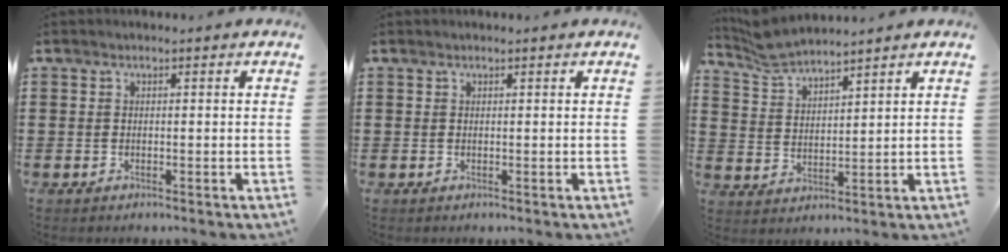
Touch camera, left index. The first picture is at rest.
{"total": 0.0}
{"total": 4.6, "force": [4.5, 0.6, 0.5], "torque": [-0.029, -0.016, 0.085]}